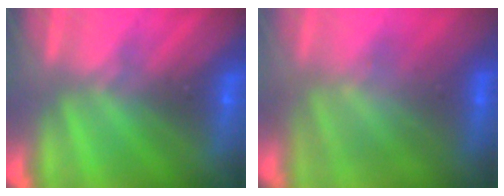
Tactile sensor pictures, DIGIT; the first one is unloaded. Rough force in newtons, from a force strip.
{"total": 3.7}